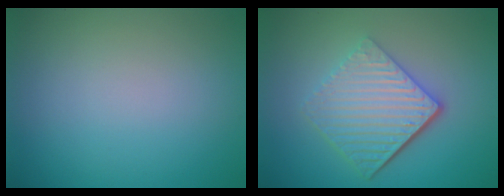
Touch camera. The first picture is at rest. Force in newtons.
{"total": 6.1, "press": 4.0, "slide": 4.5}